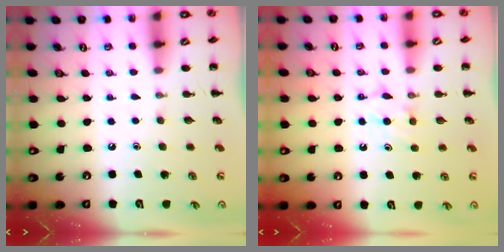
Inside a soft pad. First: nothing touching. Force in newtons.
{"total": 5.1, "press": 4.8, "slide": 1.6}